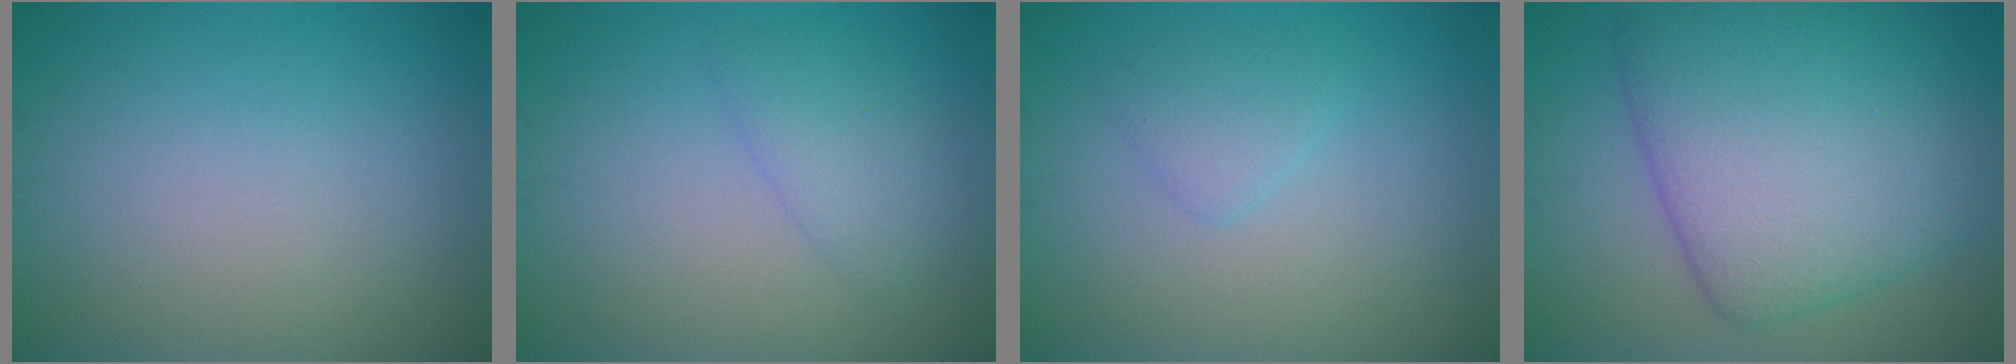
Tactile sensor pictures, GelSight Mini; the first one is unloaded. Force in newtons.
{"total": 2.0, "press": 2.0, "slide": 0.2}
{"total": 1.7, "press": 1.7, "slide": 0.1}
{"total": 10.6, "press": 10.6, "slide": 0.2}